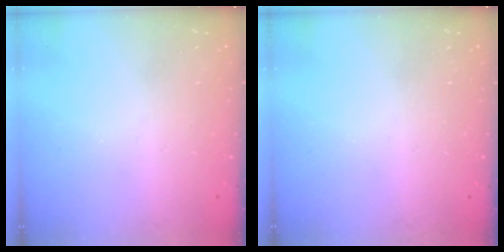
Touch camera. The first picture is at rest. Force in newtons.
{"total": 0.0}